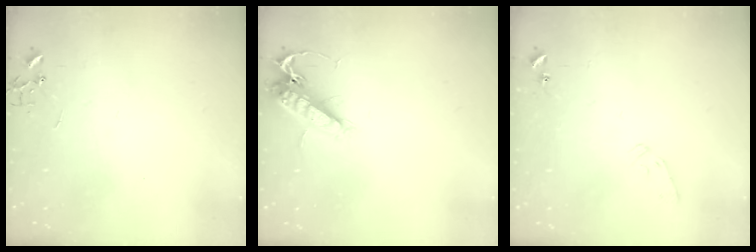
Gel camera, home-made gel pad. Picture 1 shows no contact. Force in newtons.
{"total": 13.8, "press": 13.7, "slide": 1.5}
{"total": 6.7, "press": 6.7, "slide": 0.7}